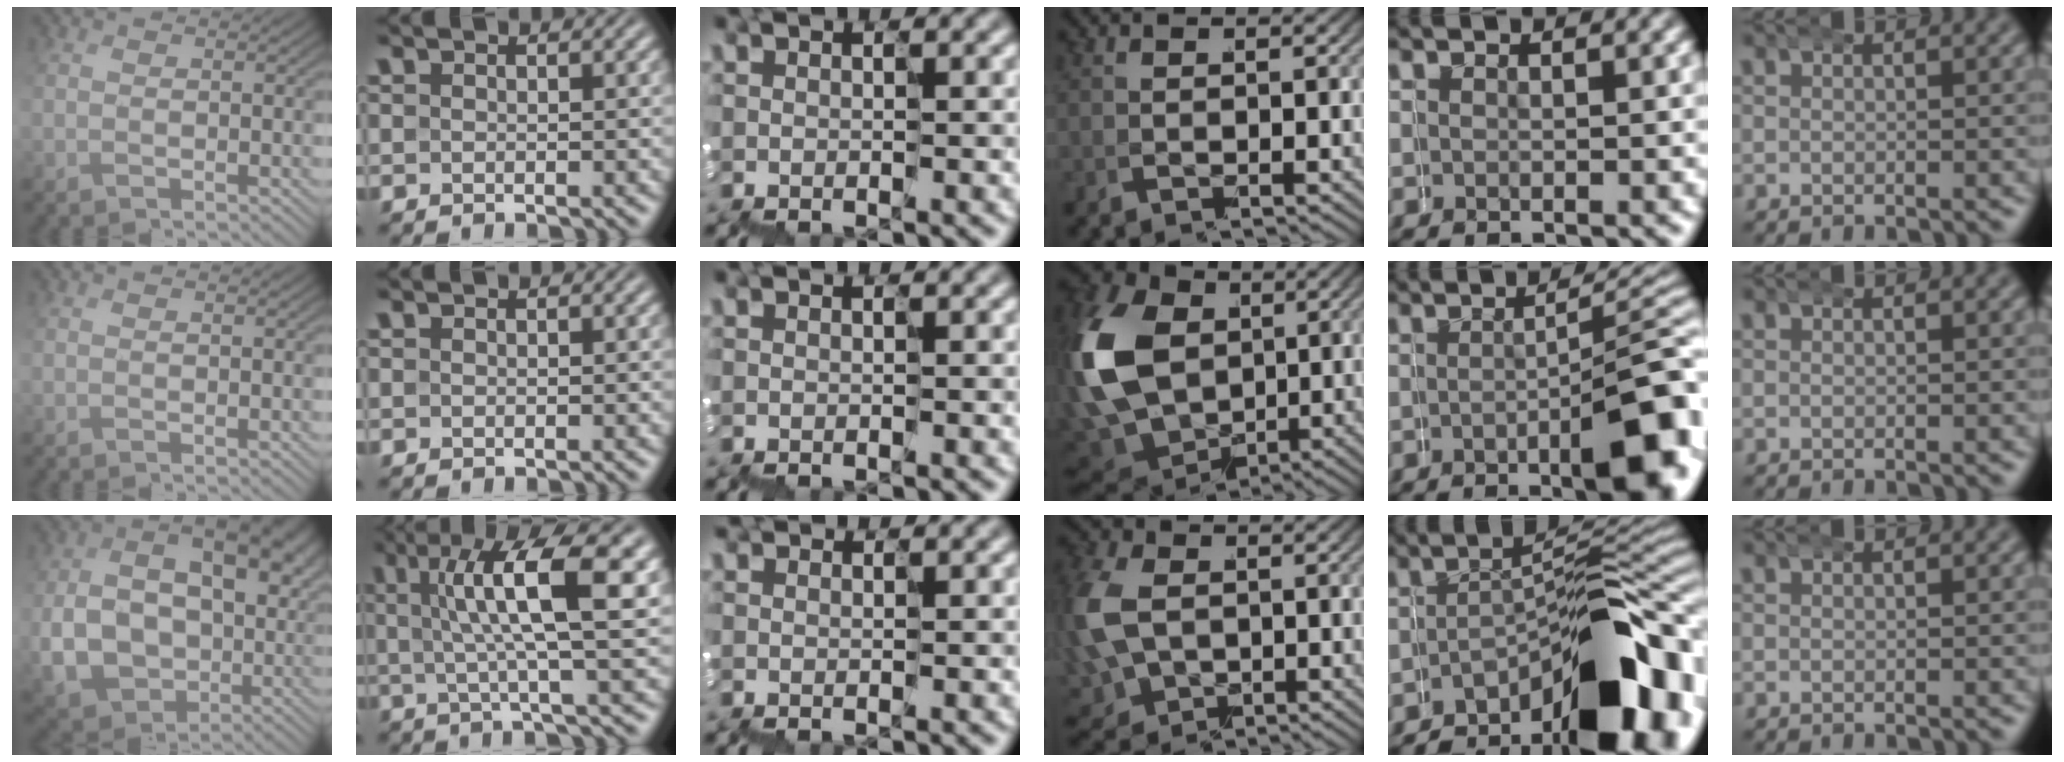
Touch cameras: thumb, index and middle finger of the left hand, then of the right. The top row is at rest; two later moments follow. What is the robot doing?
{"motion": "wrap", "object": "belt"}